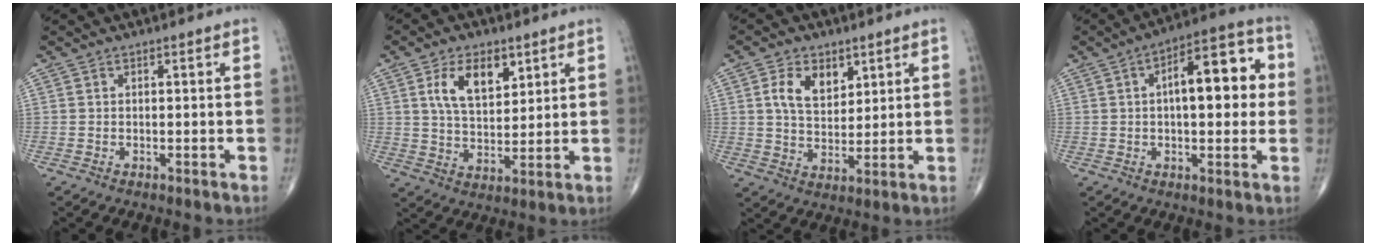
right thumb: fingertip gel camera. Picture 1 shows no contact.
{"total": 9.9, "force": [4.3, 5.4, 7.1], "torque": [-0.104, -0.020, 0.082]}
{"total": 8.2, "force": [3.4, 5.2, 5.4], "torque": [-0.074, -0.018, 0.065]}
{"total": 15.4, "force": [2.3, 6.6, 13.7], "torque": [-0.166, 0.024, 0.027]}